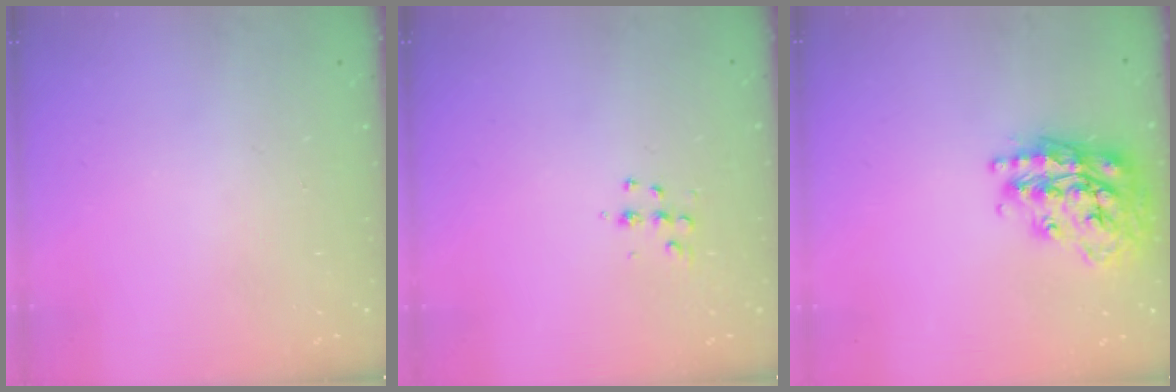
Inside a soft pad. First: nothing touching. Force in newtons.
{"total": 5.5, "press": 5.5, "slide": 0.4}
{"total": 20.8, "press": 20.8, "slide": 1.4}